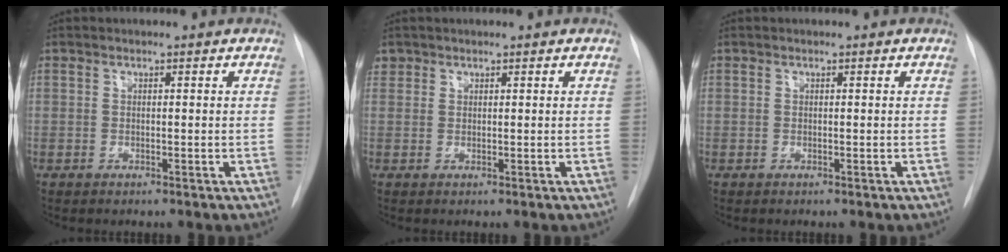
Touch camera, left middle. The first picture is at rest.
{"total": 1.3, "force": [0.9, 1.0, -0.1], "torque": [0.013, 0.008, 0.012]}
{"total": 0.0}